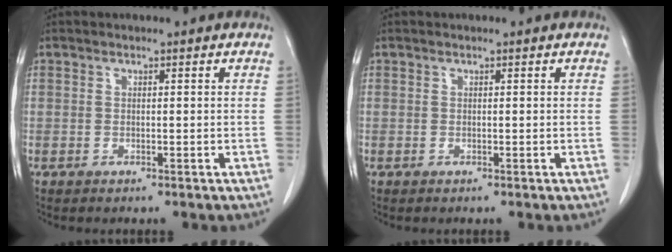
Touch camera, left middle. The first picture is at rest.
{"total": 0.0}